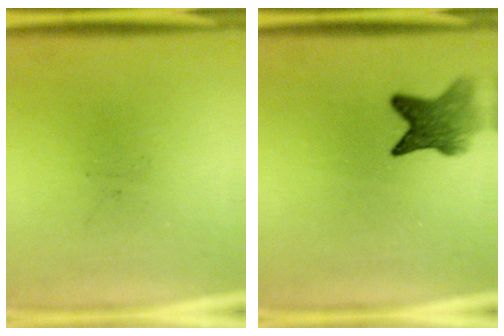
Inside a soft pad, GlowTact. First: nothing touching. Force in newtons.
{"total": 5.6}